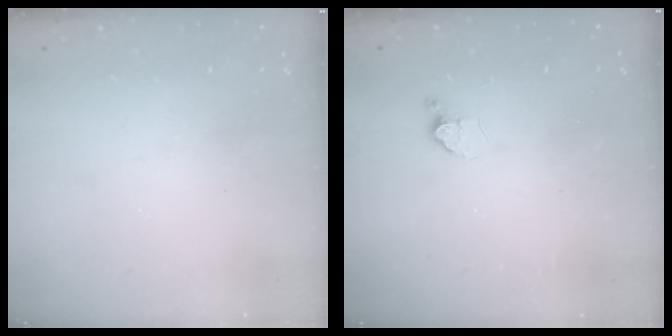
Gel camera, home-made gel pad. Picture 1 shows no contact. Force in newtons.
{"total": 6.4, "press": 6.4, "slide": 0.7}